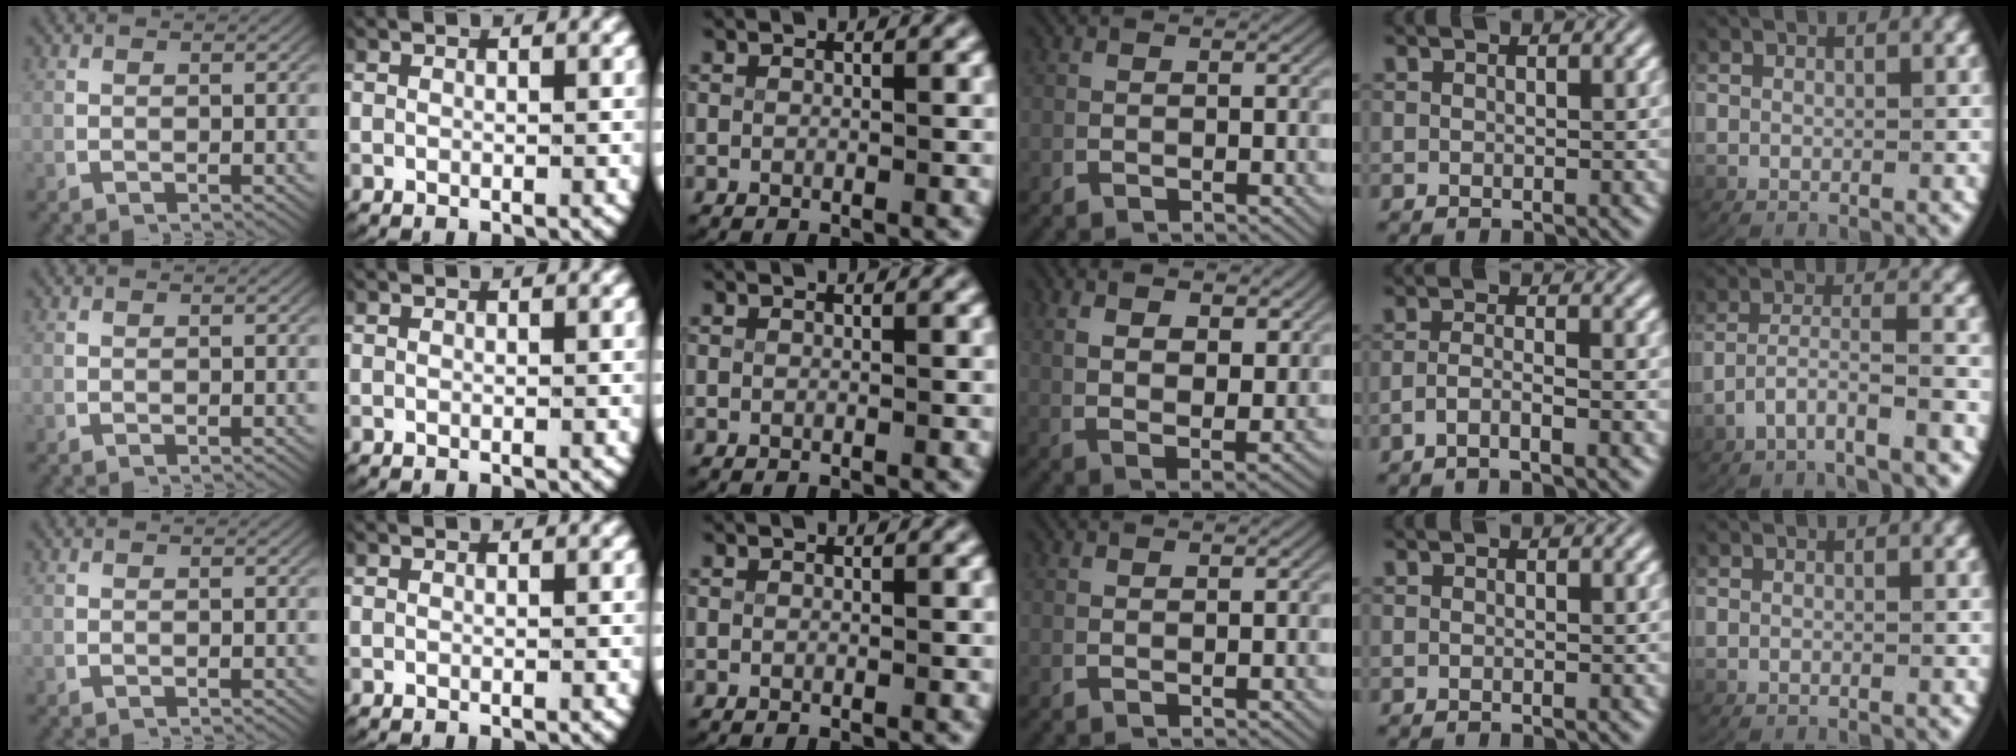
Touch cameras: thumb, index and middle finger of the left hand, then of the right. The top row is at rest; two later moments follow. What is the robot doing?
{"motion": "lift_and_place", "object": "towel"}